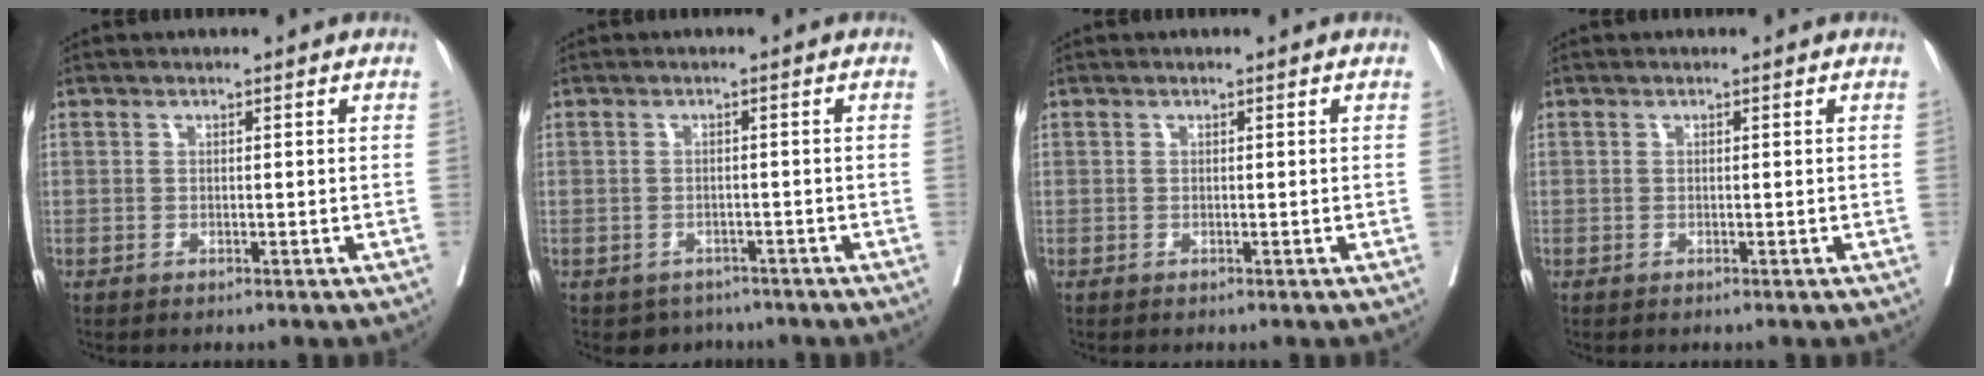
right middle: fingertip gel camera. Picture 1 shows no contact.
{"total": 3.9, "force": [-3.1, 2.4, 0.3], "torque": [-0.001, 0.007, -0.041]}
{"total": 0.0}
{"total": 0.0}